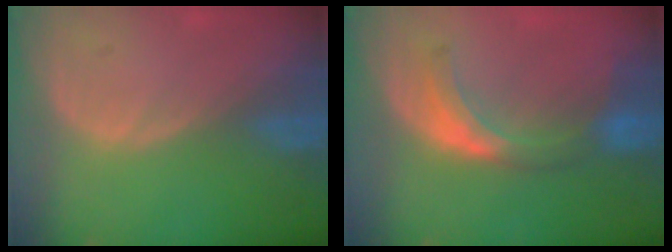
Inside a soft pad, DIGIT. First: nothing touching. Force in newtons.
{"total": 6.3, "press": 6.3, "slide": 0.1}